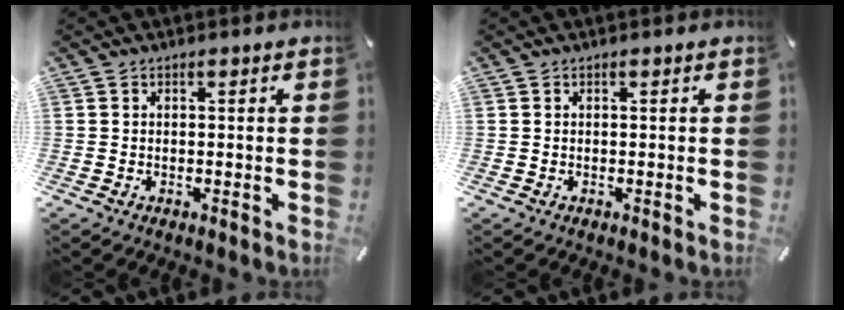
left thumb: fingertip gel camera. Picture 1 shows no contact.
{"total": 0.0}